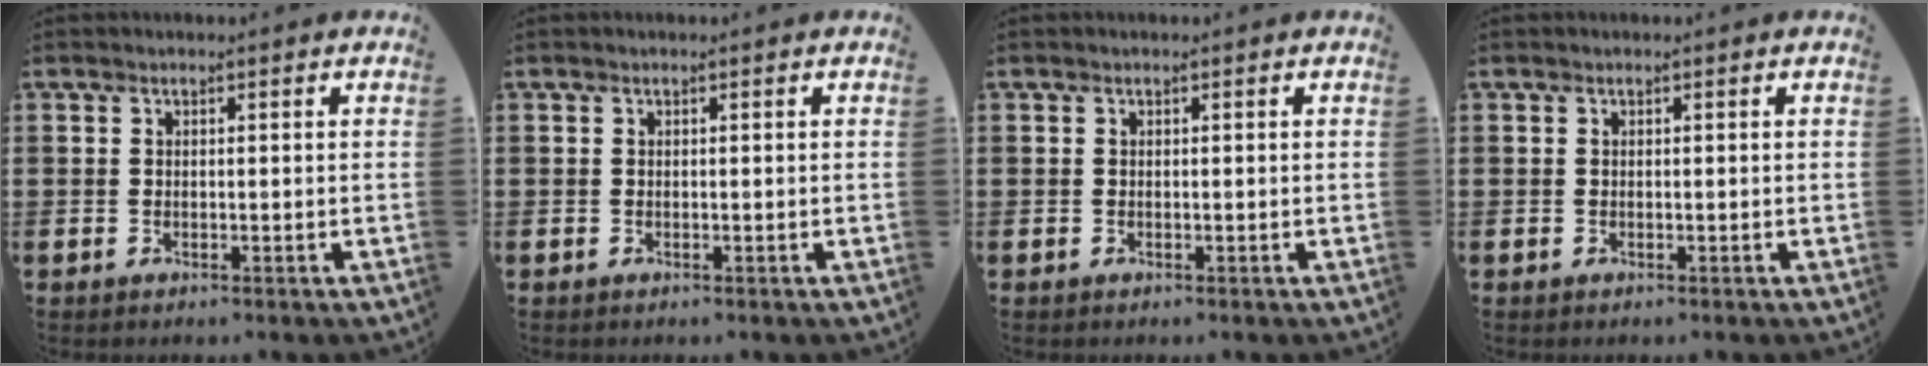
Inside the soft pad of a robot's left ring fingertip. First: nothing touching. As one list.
[{"total": 0.0}, {"total": 0.0}, {"total": 0.0}]